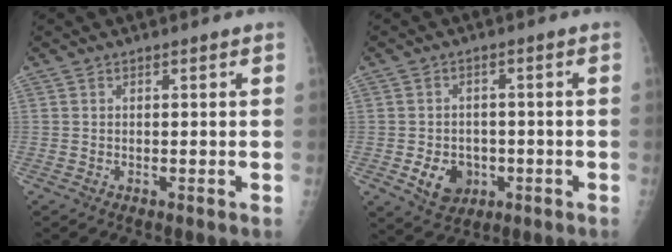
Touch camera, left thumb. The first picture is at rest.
{"total": 6.6, "force": [-1.9, 5.2, 3.4], "torque": [-0.034, 0.006, -0.022]}